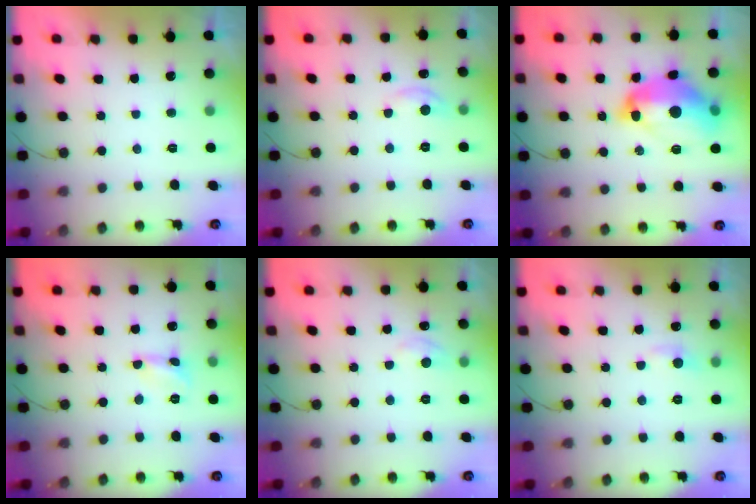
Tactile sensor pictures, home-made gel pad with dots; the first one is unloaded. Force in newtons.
{"total": 5.3, "press": 5.2, "slide": 0.7}
{"total": 16.6, "press": 16.5, "slide": 1.7}
{"total": 1.6, "press": 1.6, "slide": 0.1}
{"total": 4.6, "press": 4.6, "slide": 0.5}
{"total": 5.4, "press": 5.4, "slide": 0.8}